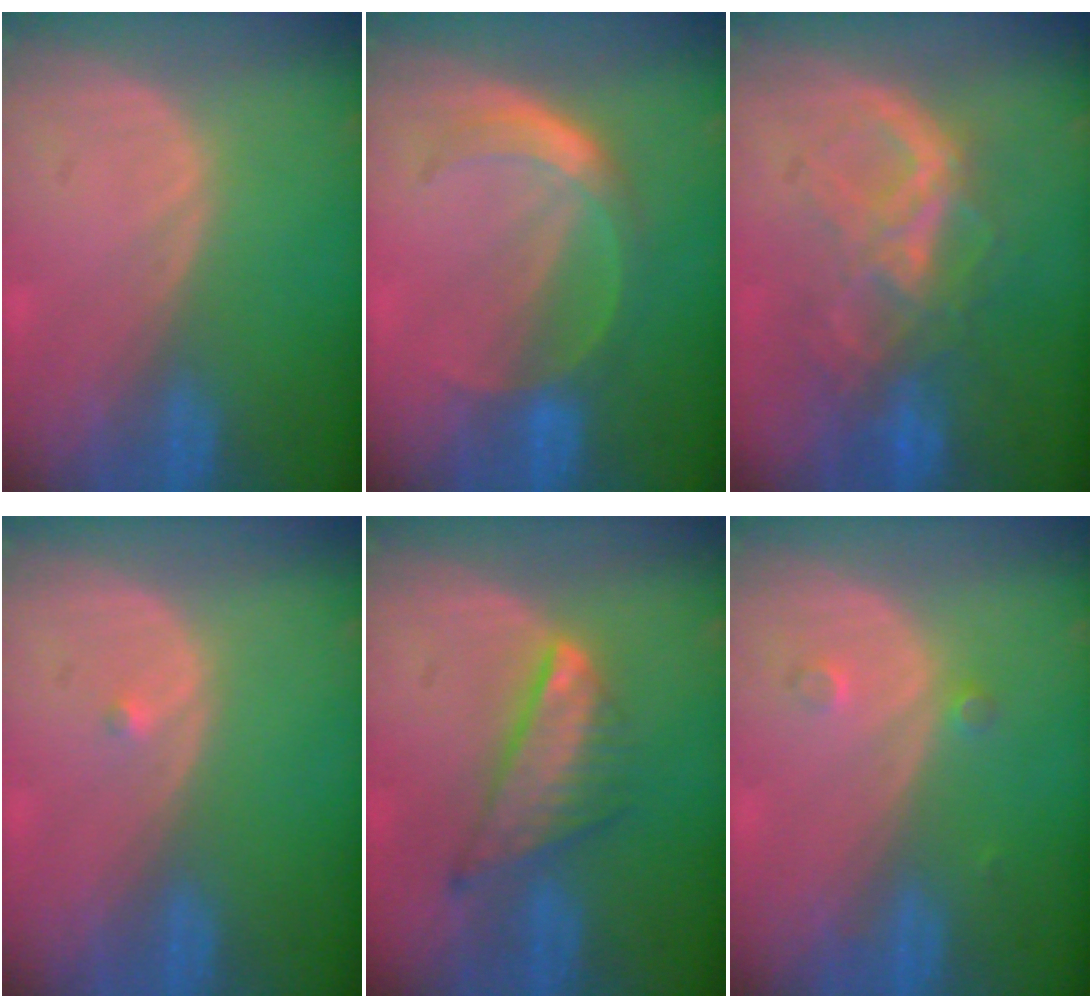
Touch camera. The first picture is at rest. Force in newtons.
{"total": 6.0, "press": 5.2, "slide": 3.1}
{"total": 8.3, "press": 7.7, "slide": 3.2}
{"total": 0.5, "press": 0.4, "slide": 0.3}
{"total": 7.6, "press": 6.5, "slide": 4.0}
{"total": 1.9, "press": 1.6, "slide": 1.0}